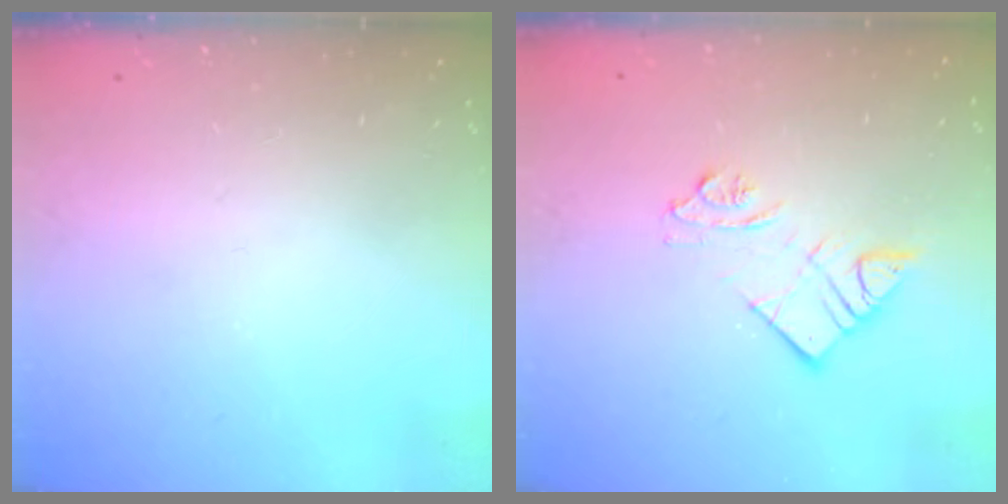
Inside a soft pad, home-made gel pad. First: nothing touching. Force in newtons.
{"total": 9.8, "press": 9.7, "slide": 0.9}